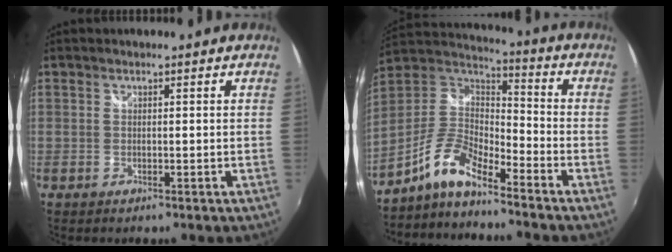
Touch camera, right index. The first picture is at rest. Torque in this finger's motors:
{"motor_torque": [0.60, -0.58, 0.43, 0.12]}